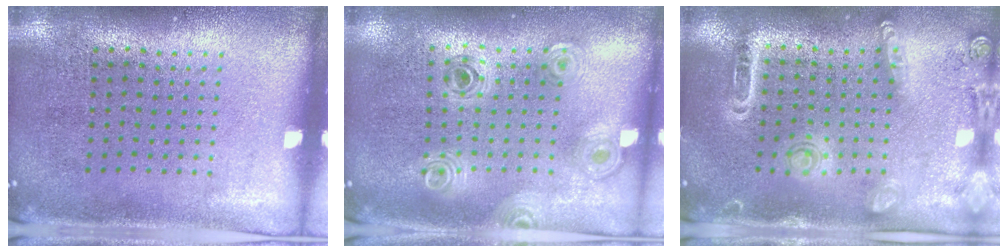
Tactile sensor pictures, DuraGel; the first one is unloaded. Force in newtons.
{"total": 0.8, "press": 0.8, "slide": 0.2}
{"total": 1.6, "press": 1.5, "slide": 0.6}